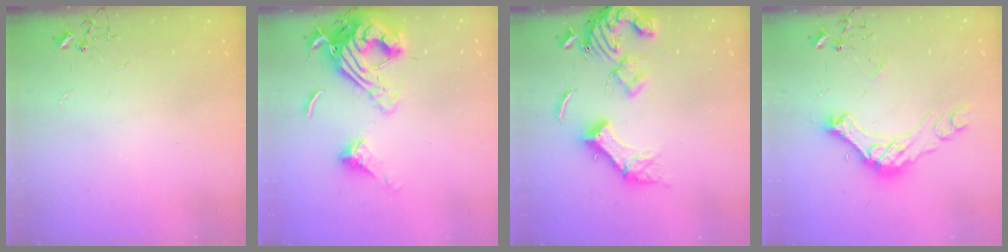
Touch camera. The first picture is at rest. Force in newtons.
{"total": 17.4, "press": 17.3, "slide": 1.9}
{"total": 17.4, "press": 17.3, "slide": 2.4}
{"total": 17.7, "press": 17.6, "slide": 1.6}